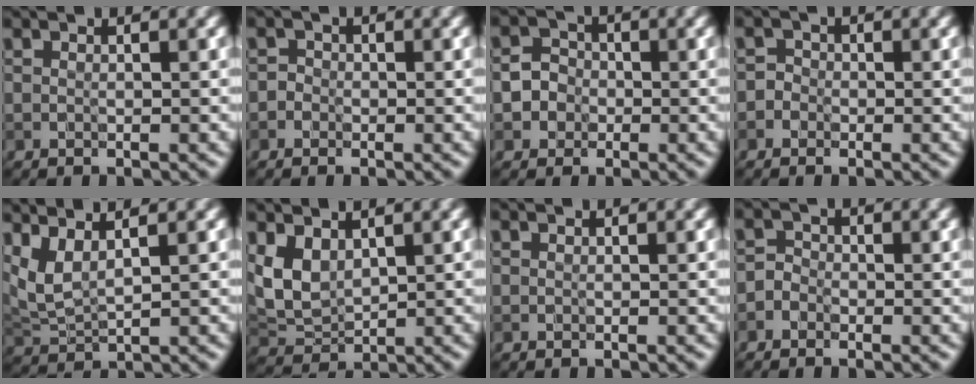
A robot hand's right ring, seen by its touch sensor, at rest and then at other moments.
{"total": 0.8, "force": [-0.2, 0.7, -0.1], "torque": [0.019, 0.000, -0.011]}
{"total": 2.5, "force": [-0.7, 2.4, 0.4], "torque": [0.019, 0.005, -0.021]}
{"total": 1.1, "force": [-0.3, 1.0, 0.0], "torque": [0.024, 0.005, -0.013]}
{"total": 3.2, "force": [2.3, 0.6, 2.2], "torque": [-0.059, 0.005, 0.054]}
{"total": 3.4, "force": [1.6, 2.1, 2.2], "torque": [-0.056, -0.001, 0.036]}
{"total": 0.0}
{"total": 1.0, "force": [-0.7, 0.8, 0.1], "torque": [0.014, 0.003, -0.020]}